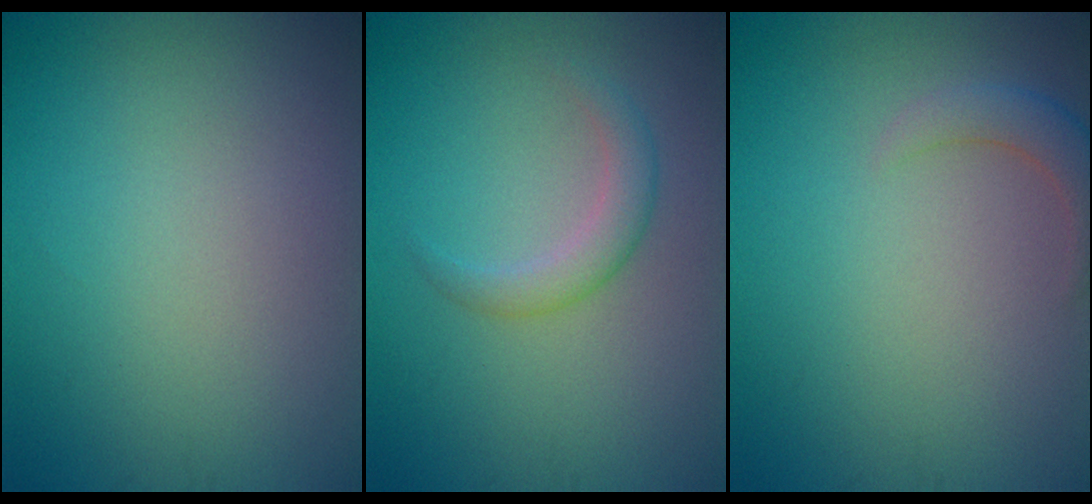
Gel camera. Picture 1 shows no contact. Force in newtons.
{"total": 2.0, "press": 2.0, "slide": 0.1}
{"total": 2.1, "press": 2.1, "slide": 0.2}